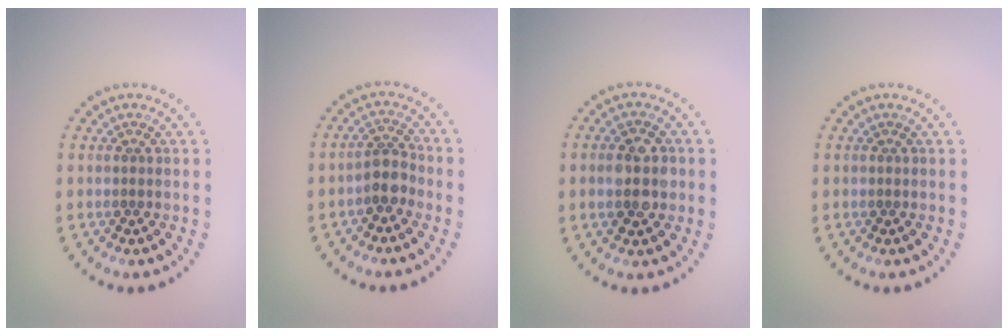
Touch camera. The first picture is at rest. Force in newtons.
{"total": 2.4, "press": 2.0, "slide": 1.3}
{"total": 4.0, "press": 4.0, "slide": 0.2}
{"total": 0.0}